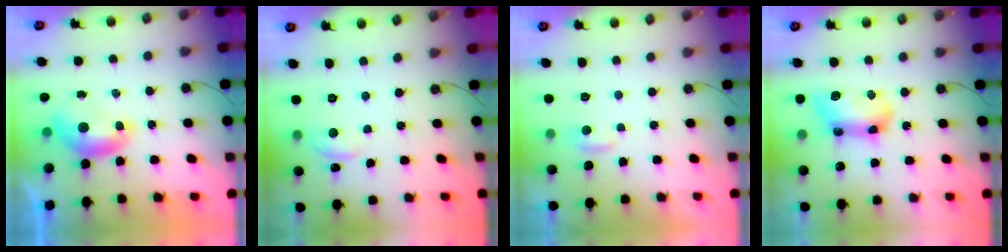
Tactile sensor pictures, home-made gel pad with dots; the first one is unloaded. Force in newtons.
{"total": 1.1, "press": 0.8, "slide": 0.7}
{"total": 2.2, "press": 2.2, "slide": 0.3}
{"total": 11.7, "press": 11.6, "slide": 0.6}